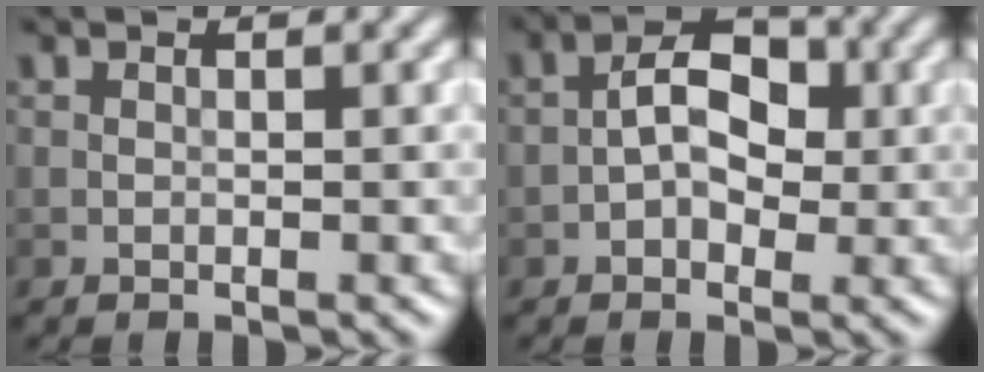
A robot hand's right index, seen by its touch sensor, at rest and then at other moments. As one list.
[{"total": 4.3, "force": [-0.5, 2.6, 3.4], "torque": [-0.048, 0.012, -0.017]}]